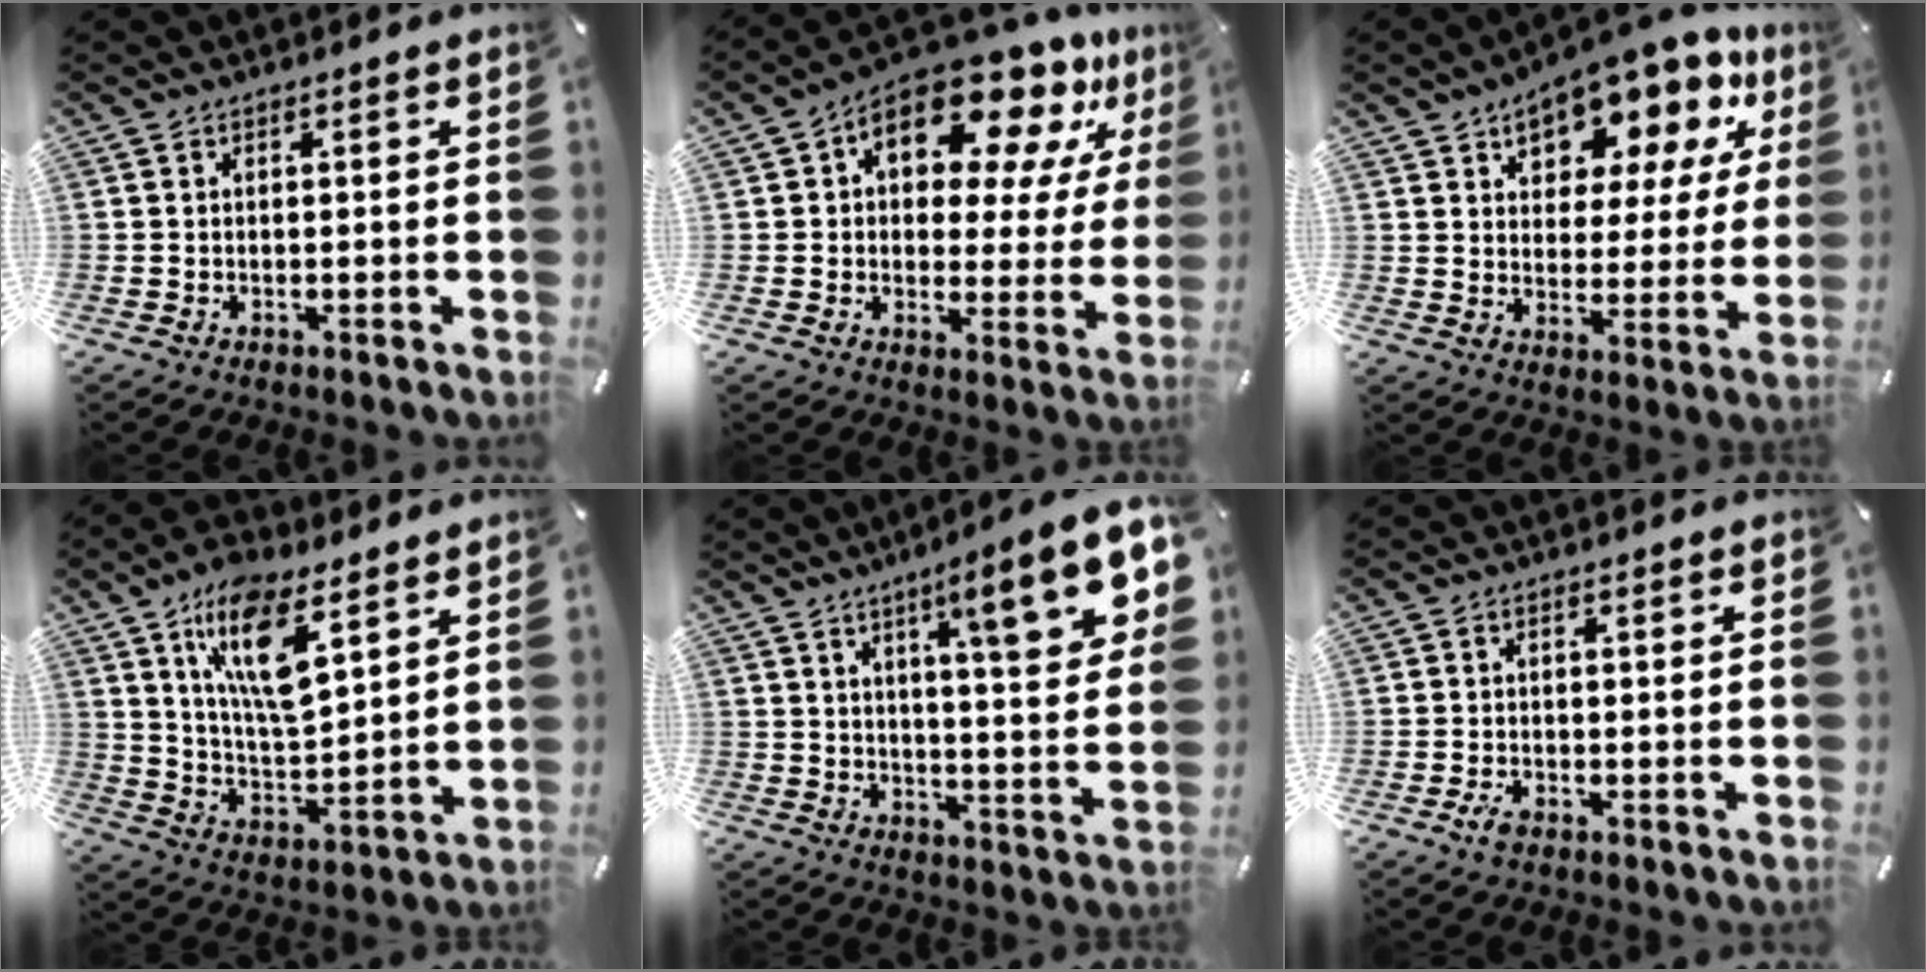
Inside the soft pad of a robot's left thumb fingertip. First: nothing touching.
{"total": 16.1, "force": [10.3, 8.0, 9.4], "torque": [-0.139, -0.068, 0.174]}
{"total": 13.0, "force": [10.3, 6.3, 4.9], "torque": [-0.077, -0.087, 0.175]}
{"total": 15.7, "force": [9.1, 6.6, 10.9], "torque": [-0.208, -0.027, 0.157]}
{"total": 16.7, "force": [8.5, 3.5, 13.9], "torque": [-0.195, -0.046, 0.123]}
{"total": 2.1, "force": [-1.1, 0.9, 1.5], "torque": [-0.041, -0.003, -0.025]}